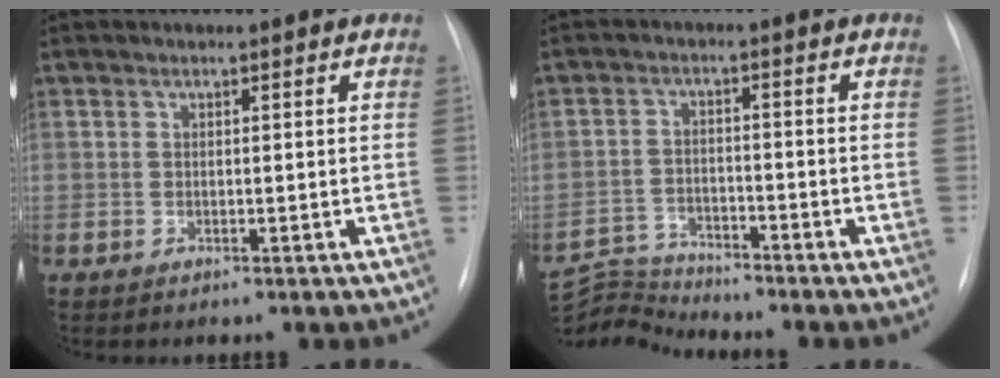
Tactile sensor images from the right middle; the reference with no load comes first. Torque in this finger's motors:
{"motor_torque": [-0.33, -0.19, -0.20, -0.06]}